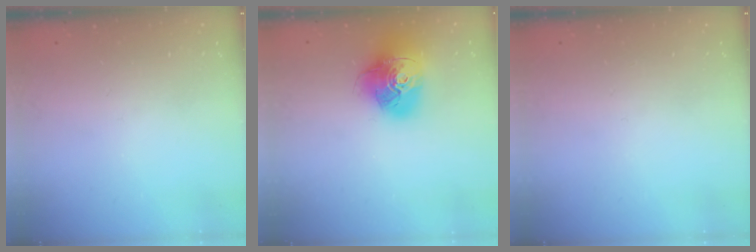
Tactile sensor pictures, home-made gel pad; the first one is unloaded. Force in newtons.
{"total": 17.1, "press": 17.0, "slide": 2.2}
{"total": 0.0}